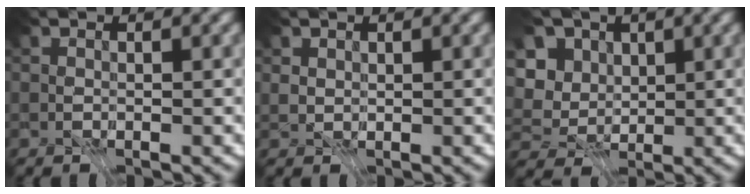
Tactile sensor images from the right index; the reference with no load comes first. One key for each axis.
{"total": 1.0, "fx": 1.0, "fy": 0.4, "fz": 0.0, "tx": -0.016, "ty": -0.009, "tz": 0.025}
{"total": 5.6, "fx": 1.3, "fy": 4.6, "fz": 2.9, "tx": -0.072, "ty": 0.002, "tz": 0.020}